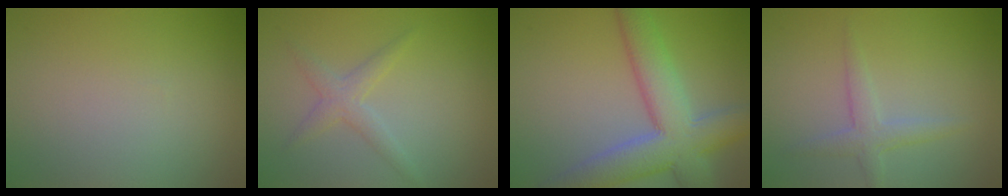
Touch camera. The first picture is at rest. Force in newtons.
{"total": 1.9, "press": 1.9, "slide": 0.1}
{"total": 8.4, "press": 8.4, "slide": 0.6}
{"total": 2.1, "press": 2.1, "slide": 0.1}